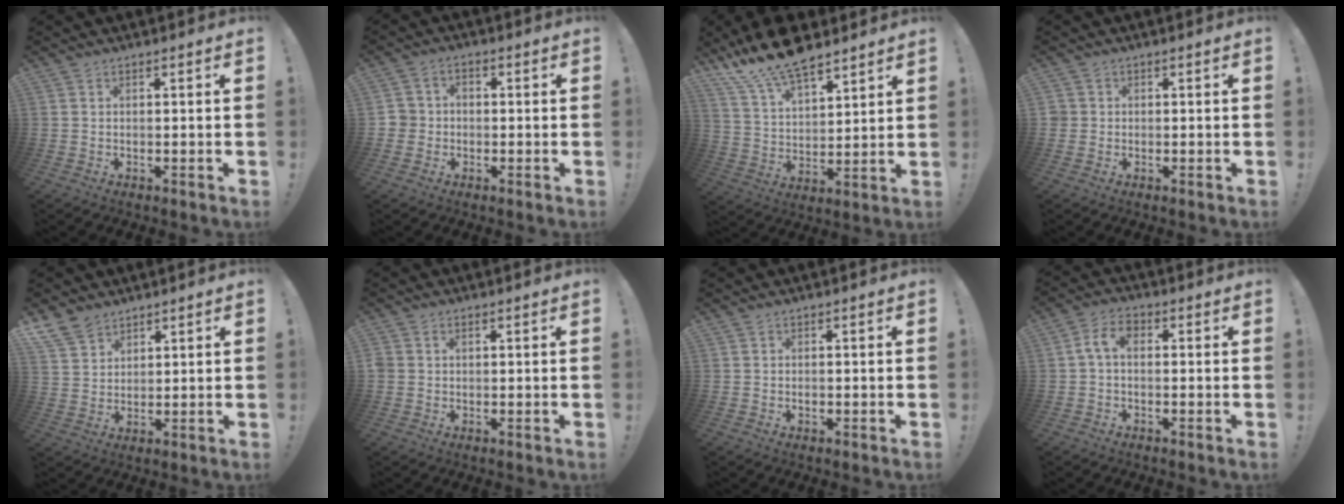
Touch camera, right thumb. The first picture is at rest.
{"total": 4.1, "force": [-1.4, 3.6, 1.3], "torque": [-0.023, 0.012, -0.028]}
{"total": 14.8, "force": [11.5, 5.8, 7.2], "torque": [-0.143, -0.072, 0.212]}
{"total": 1.1, "force": [0.2, 1.1, 0.2], "torque": [-0.009, 0.003, 0.005]}
{"total": 7.6, "force": [5.9, 4.3, 1.9], "torque": [-0.042, -0.034, 0.117]}
{"total": 1.4, "force": [0.5, 1.2, 0.6], "torque": [-0.017, 0.005, 0.011]}
{"total": 0.6, "force": [-0.2, 0.6, 0.2], "torque": [0.001, -0.001, -0.005]}
{"total": 5.7, "force": [0.6, 3.0, 4.8], "torque": [-0.101, 0.007, 0.012]}